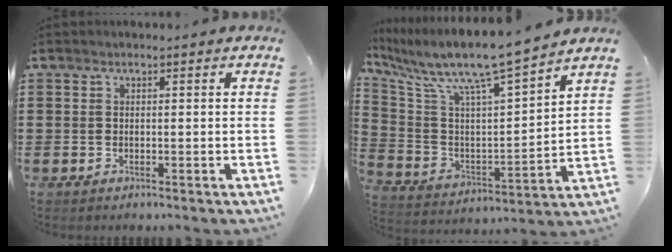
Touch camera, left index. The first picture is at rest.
{"total": 9.5, "force": [8.1, 0.2, 4.9], "torque": [-0.132, -0.067, 0.128]}